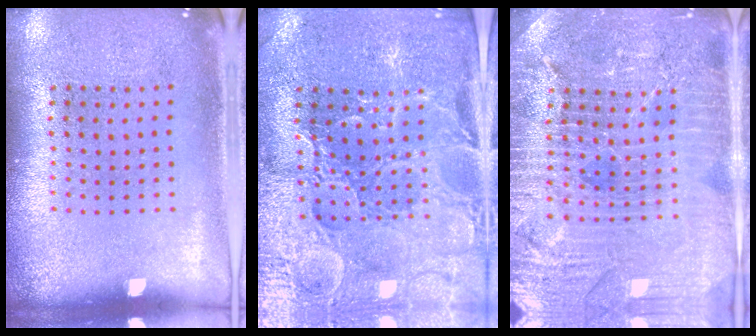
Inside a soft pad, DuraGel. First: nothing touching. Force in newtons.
{"total": 3.3, "press": 3.2, "slide": 0.6}
{"total": 4.4, "press": 4.1, "slide": 1.5}